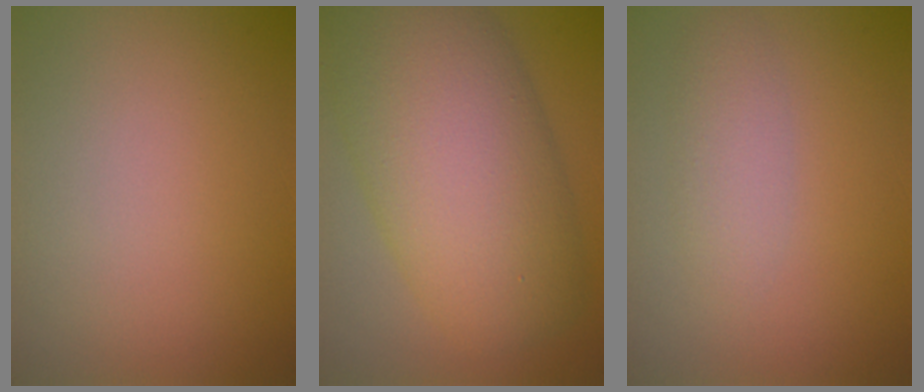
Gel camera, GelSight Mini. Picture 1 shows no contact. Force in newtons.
{"total": 12.3, "press": 12.3, "slide": 0.4}
{"total": 2.1, "press": 2.1, "slide": 0.1}